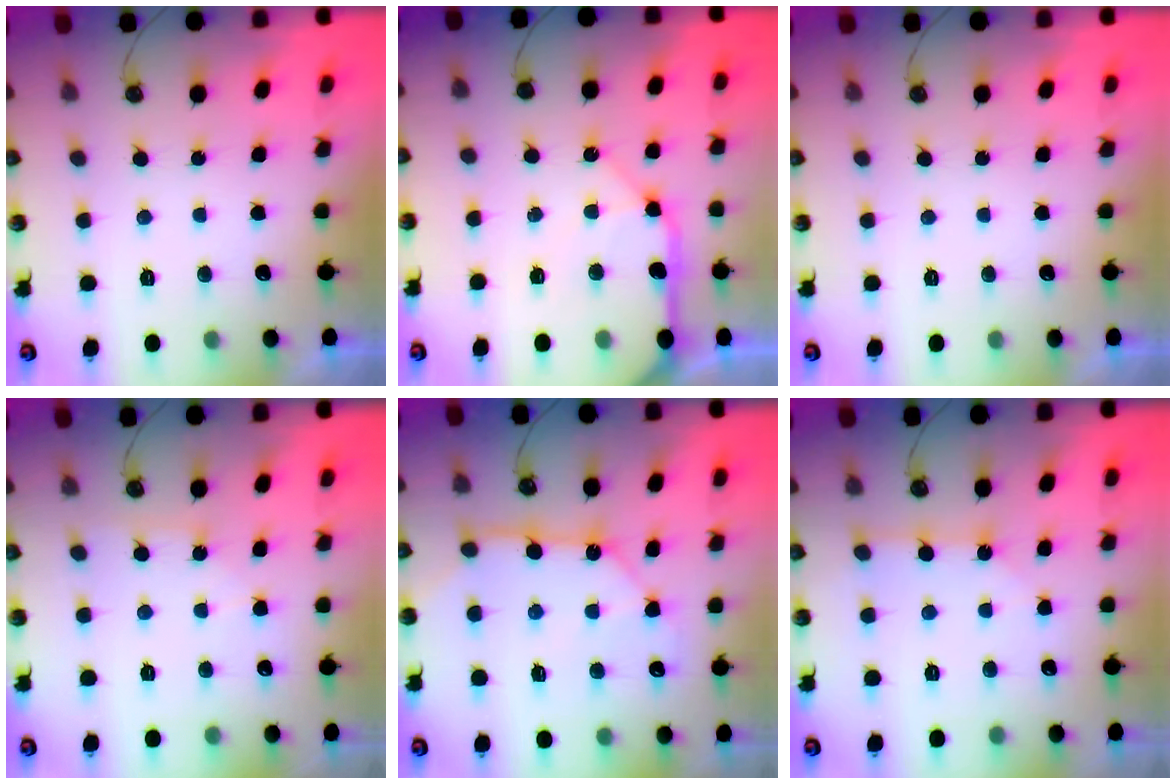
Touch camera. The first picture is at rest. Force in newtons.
{"total": 17.0, "press": 16.8, "slide": 2.6}
{"total": 0.0}
{"total": 6.5, "press": 6.5, "slide": 0.9}
{"total": 13.1, "press": 13.1, "slide": 0.5}
{"total": 1.8, "press": 1.8, "slide": 0.3}